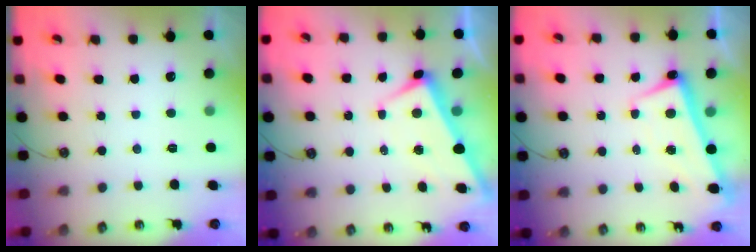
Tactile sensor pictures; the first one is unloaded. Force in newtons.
{"total": 2.8, "press": 2.8, "slide": 0.6}
{"total": 2.6, "press": 2.4, "slide": 0.8}